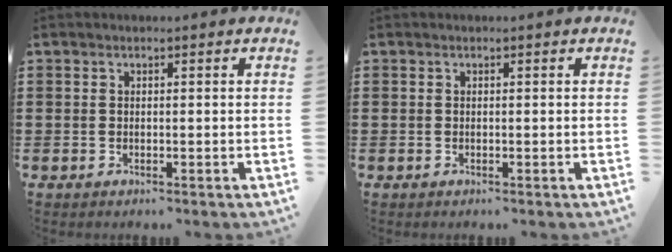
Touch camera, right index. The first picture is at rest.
{"total": 0.0}